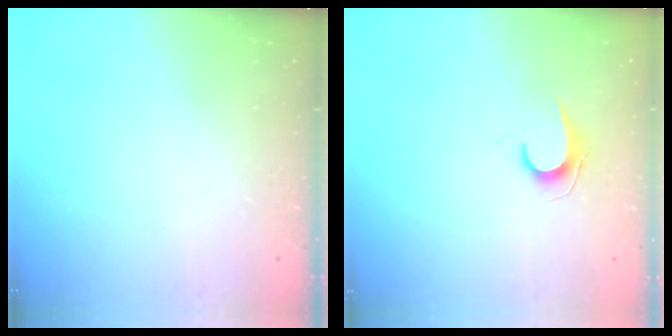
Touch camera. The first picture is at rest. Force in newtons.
{"total": 7.0, "press": 7.0, "slide": 0.6}